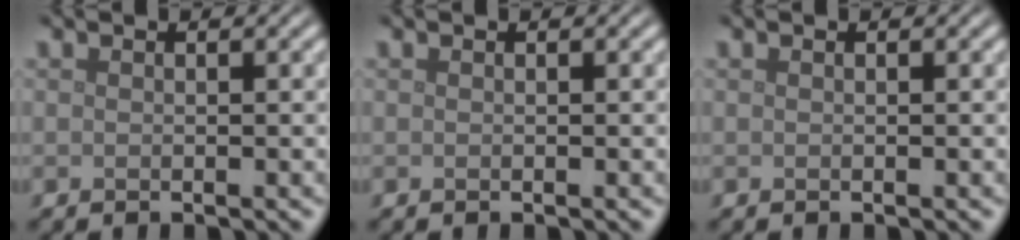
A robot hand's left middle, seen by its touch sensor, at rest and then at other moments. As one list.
[{"total": 0.0}, {"total": 0.0}]